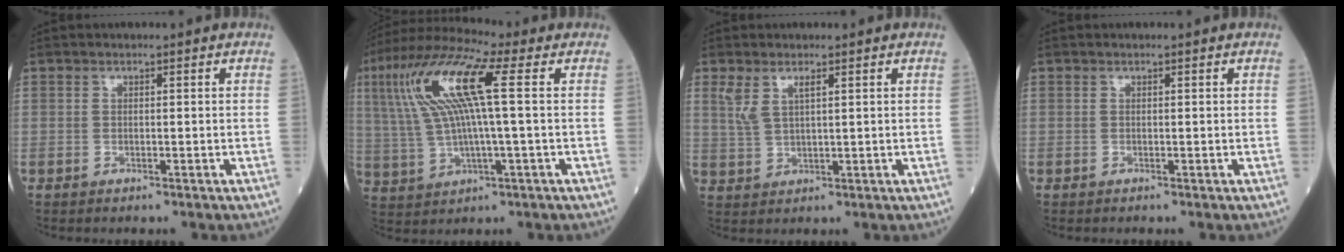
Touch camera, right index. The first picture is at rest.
{"total": 13.3, "force": [3.1, 1.3, 12.9], "torque": [-0.280, 0.032, 0.059]}
{"total": 3.1, "force": [1.7, 0.8, 2.5], "torque": [-0.064, 0.012, 0.044]}
{"total": 0.0}